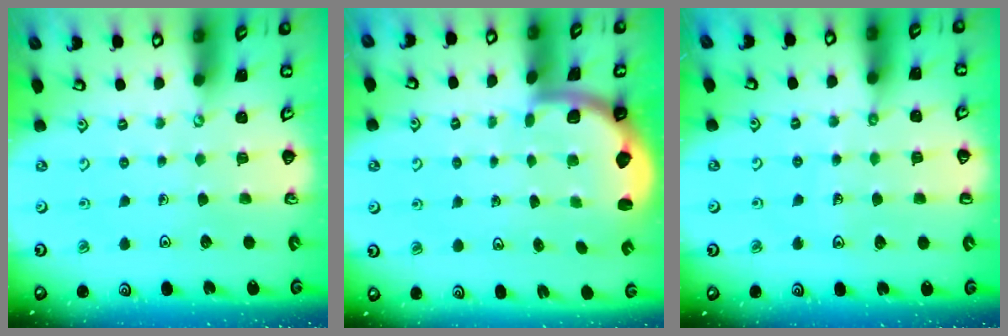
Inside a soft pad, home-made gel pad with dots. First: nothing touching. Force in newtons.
{"total": 2.0, "press": 2.0, "slide": 0.5}
{"total": 4.7, "press": 4.5, "slide": 1.4}